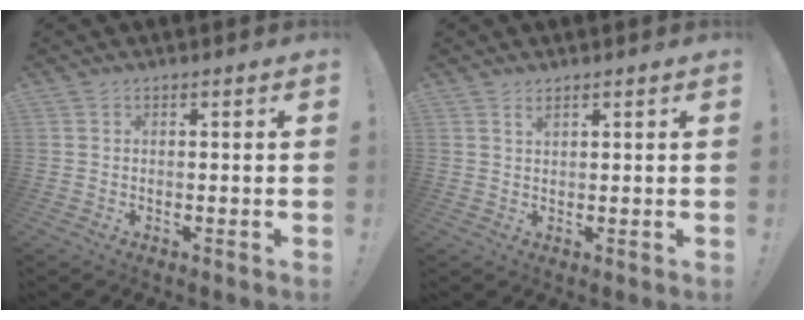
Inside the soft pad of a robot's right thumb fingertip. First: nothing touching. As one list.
[{"total": 1.4, "force": [1.1, 0.6, 0.7], "torque": [-0.003, -0.005, 0.018]}]